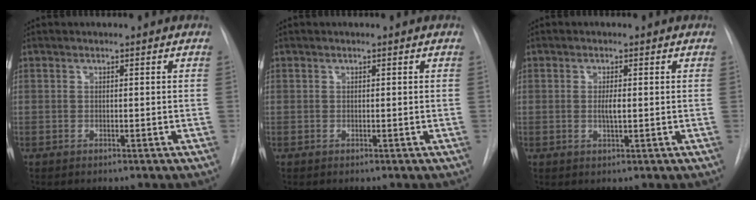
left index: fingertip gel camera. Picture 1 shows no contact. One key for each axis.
{"total": 0.0}
{"total": 1.8, "fx": -0.7, "fy": 0.3, "fz": 1.6, "tx": -0.033, "ty": -0.007, "tz": -0.013}